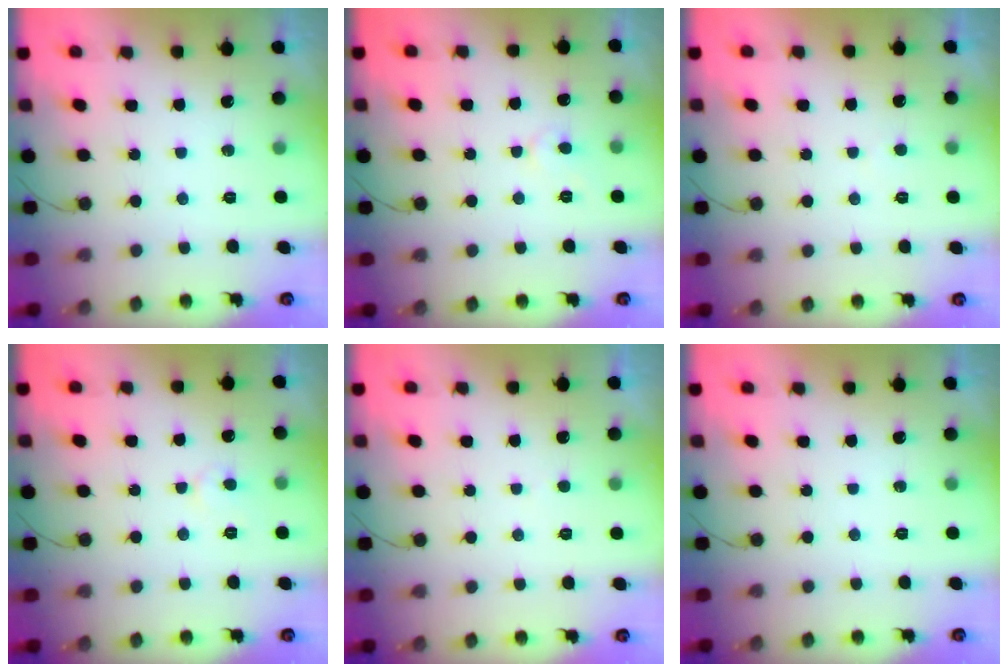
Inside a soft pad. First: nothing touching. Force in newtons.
{"total": 4.3, "press": 4.3, "slide": 0.4}
{"total": 1.9, "press": 1.9, "slide": 0.3}
{"total": 3.2, "press": 3.2, "slide": 0.4}
{"total": 1.9, "press": 1.9, "slide": 0.3}
{"total": 0.0}